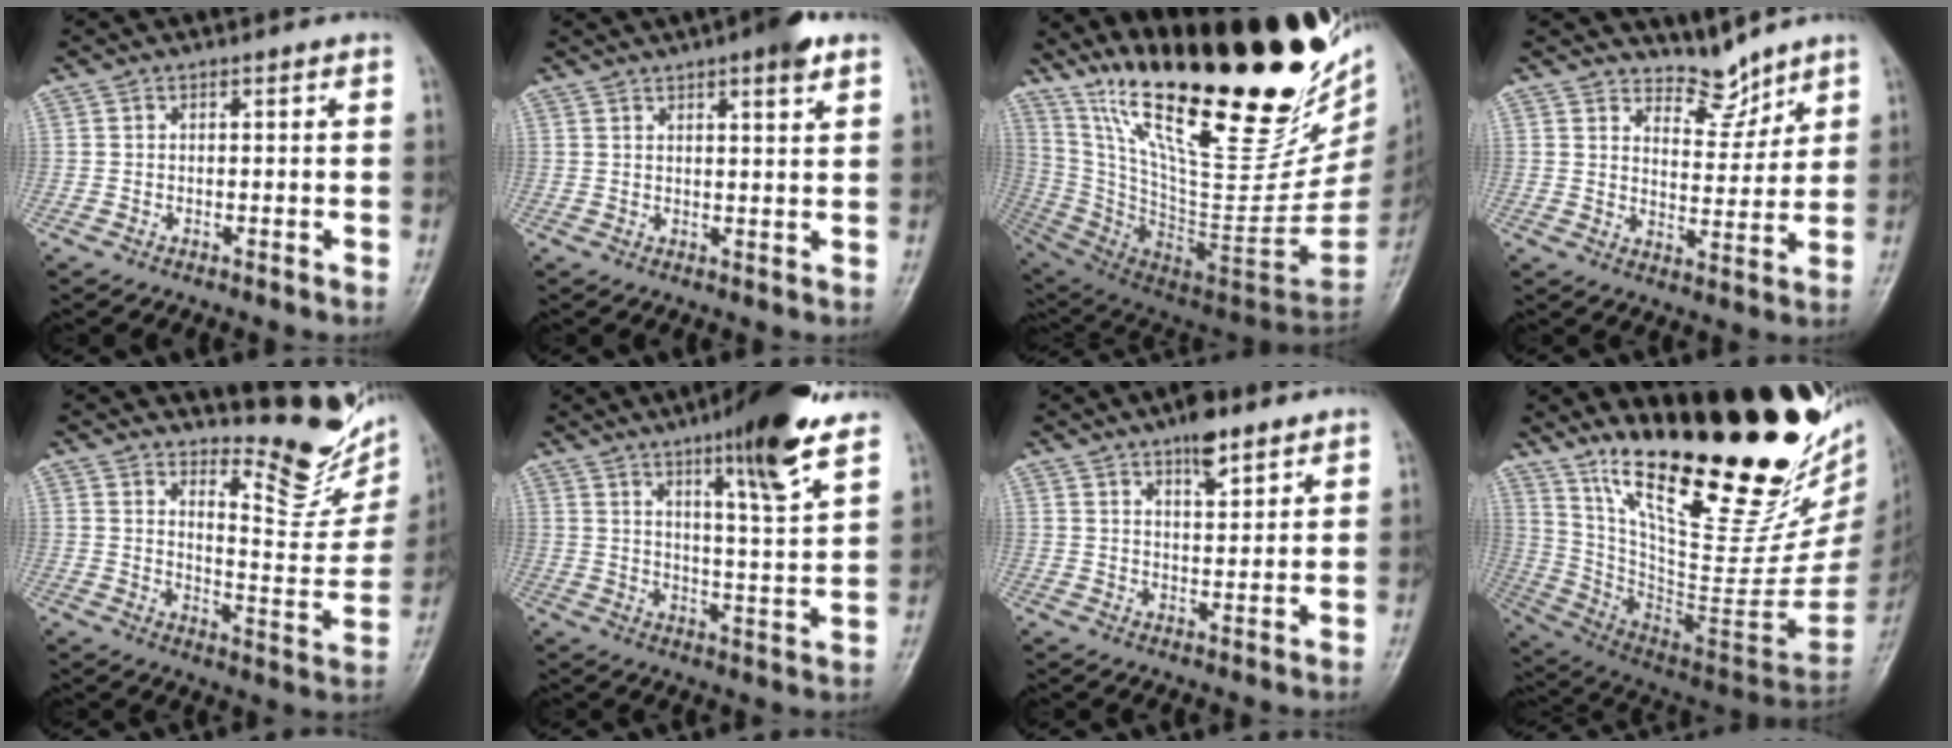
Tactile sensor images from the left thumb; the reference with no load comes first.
{"total": 6.0, "force": [3.8, 1.2, 4.4], "torque": [-0.056, -0.010, 0.051]}
{"total": 38.6, "force": [23.7, 11.7, 28.2], "torque": [-0.372, -0.085, 0.401]}
{"total": 6.1, "force": [5.7, 2.1, 0.7], "torque": [0.015, -0.056, 0.104]}
{"total": 14.9, "force": [12.6, 4.3, 6.6], "torque": [-0.054, -0.126, 0.163]}
{"total": 14.5, "force": [9.5, 1.7, 10.8], "torque": [-0.145, -0.057, 0.143]}
{"total": 6.4, "force": [4.6, 2.3, 3.9], "torque": [-0.043, -0.028, 0.071]}
{"total": 35.6, "force": [22.8, 10.0, 25.3], "torque": [-0.330, -0.113, 0.373]}